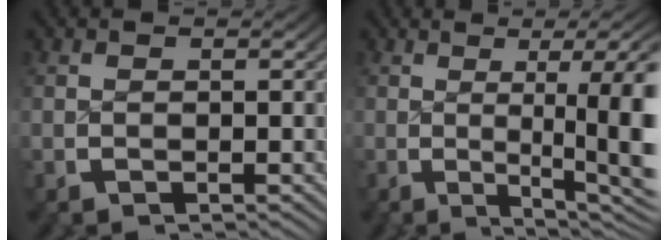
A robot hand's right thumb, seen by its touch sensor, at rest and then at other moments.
{"total": 9.8, "force": [-0.4, 3.4, 9.2], "torque": [-0.116, -0.010, -0.005]}